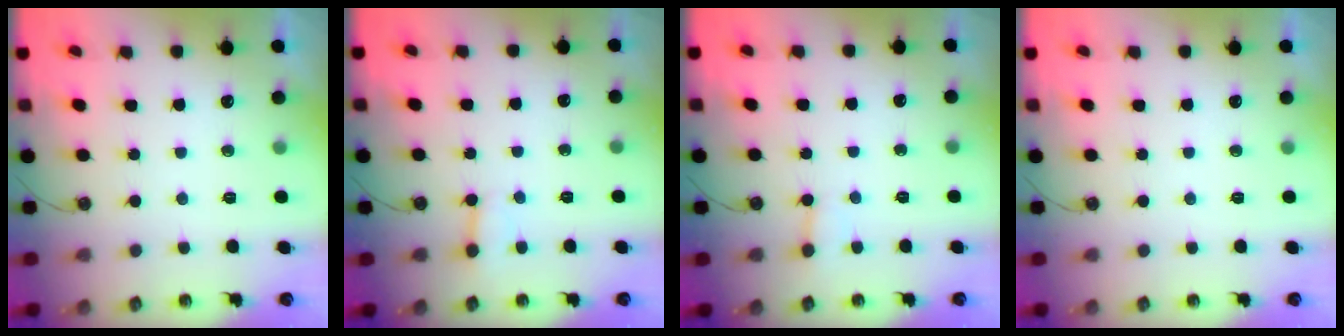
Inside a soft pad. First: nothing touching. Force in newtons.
{"total": 1.9, "press": 1.9, "slide": 0.1}
{"total": 2.7, "press": 2.7, "slide": 0.5}
{"total": 0.0}